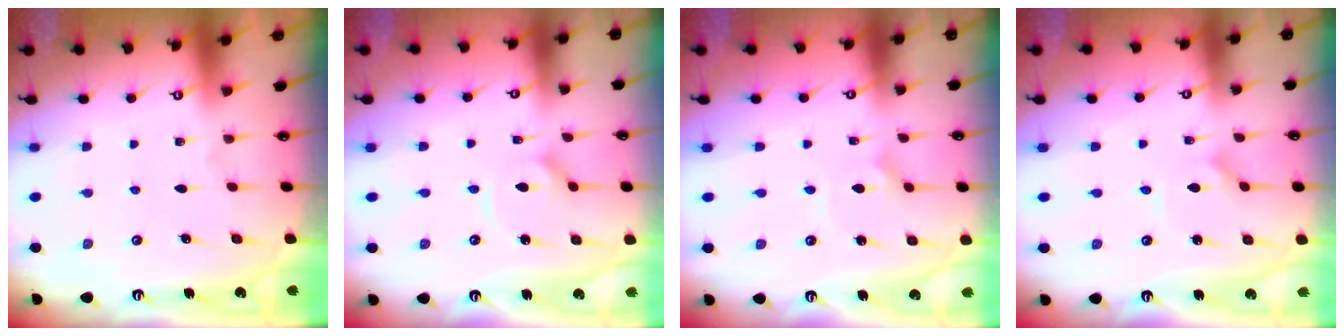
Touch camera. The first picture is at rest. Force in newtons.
{"total": 4.7, "press": 4.6, "slide": 0.5}
{"total": 2.2, "press": 2.2, "slide": 0.4}
{"total": 1.0, "press": 1.0, "slide": 0.1}